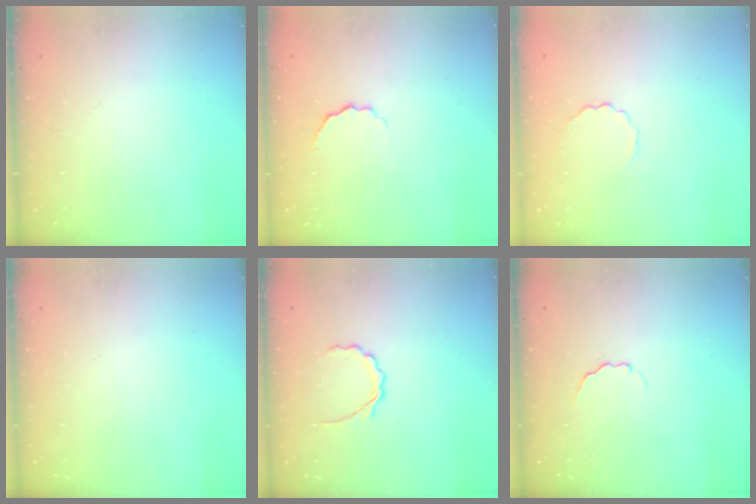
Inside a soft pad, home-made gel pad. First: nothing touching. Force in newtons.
{"total": 4.9, "press": 4.8, "slide": 1.3}
{"total": 2.8, "press": 2.5, "slide": 1.1}
{"total": 0.0}
{"total": 4.2, "press": 4.0, "slide": 1.1}
{"total": 3.3, "press": 3.2, "slide": 0.8}